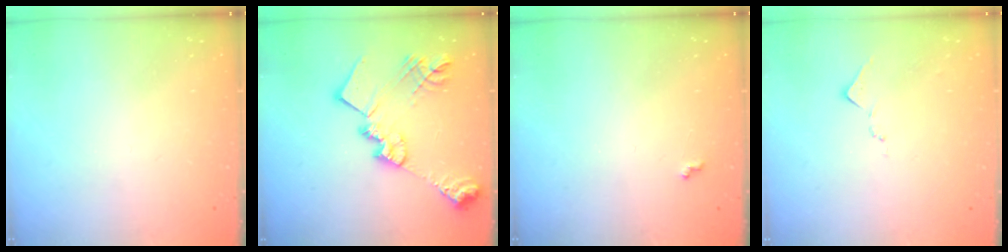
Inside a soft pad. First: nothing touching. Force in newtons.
{"total": 22.5, "press": 22.4, "slide": 1.8}
{"total": 4.6, "press": 4.5, "slide": 0.7}
{"total": 7.3, "press": 7.2, "slide": 0.8}